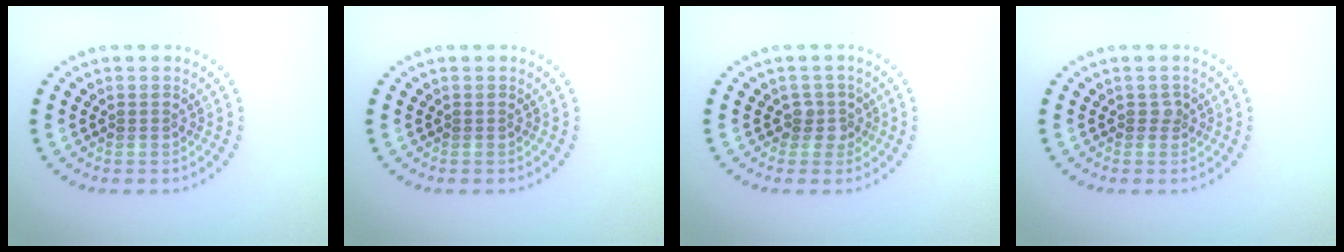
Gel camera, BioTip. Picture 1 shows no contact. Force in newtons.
{"total": 0.0}
{"total": 1.8, "press": 1.4, "slide": 1.2}
{"total": 0.7, "press": 0.5, "slide": 0.5}